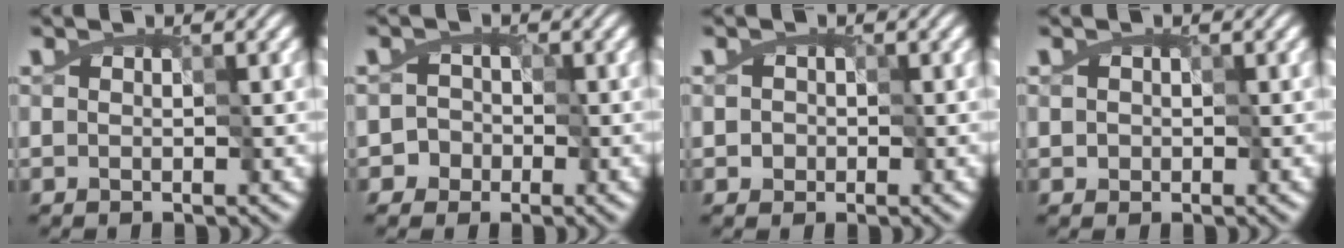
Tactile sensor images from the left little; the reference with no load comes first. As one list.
[{"total": 3.2, "force": [-1.1, 3.0, 0.2], "torque": [0.015, 0.019, -0.028]}, {"total": 1.4, "force": [-0.5, 1.2, 0.3], "torque": [-0.014, 0.005, -0.001]}, {"total": 0.9, "force": [-0.2, 0.8, 0.3], "torque": [-0.013, 0.002, 0.007]}]